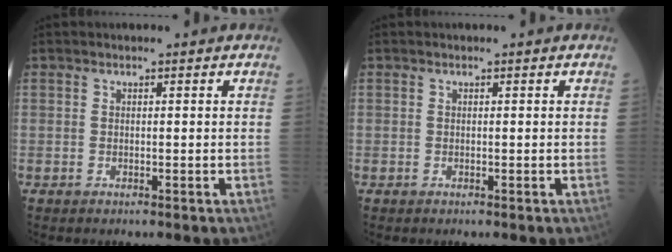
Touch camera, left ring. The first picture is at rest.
{"total": 0.0}